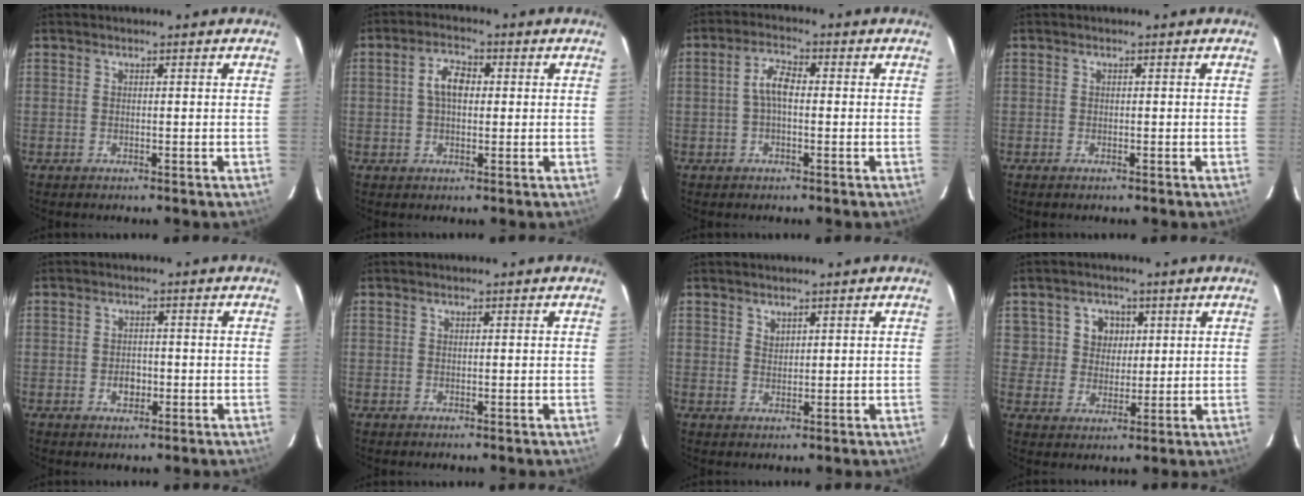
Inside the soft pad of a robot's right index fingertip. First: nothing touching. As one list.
[{"total": 4.8, "force": [0.6, 2.8, 3.9], "torque": [-0.074, 0.014, 0.011]}, {"total": 4.1, "force": [-0.2, 1.8, 3.7], "torque": [-0.076, 0.013, -0.005]}, {"total": 0.7, "force": [-0.5, 0.4, 0.3], "torque": [-0.006, -0.003, -0.010]}, {"total": 2.7, "force": [-0.8, 2.2, 1.4], "torque": [-0.025, 0.004, -0.010]}, {"total": 0.0}, {"total": 1.6, "force": [1.3, 0.9, 0.2], "torque": [0.001, 0.001, 0.025]}, {"total": 6.1, "force": [1.9, 5.8, 1.0], "torque": [-0.014, 0.021, 0.039]}]